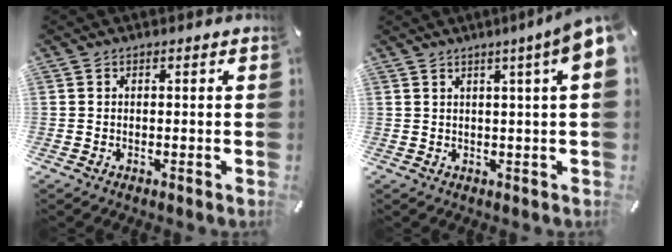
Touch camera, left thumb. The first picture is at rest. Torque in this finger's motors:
{"motor_torque": [1.89, 3.12, 2.02, -0.74, 0.14]}